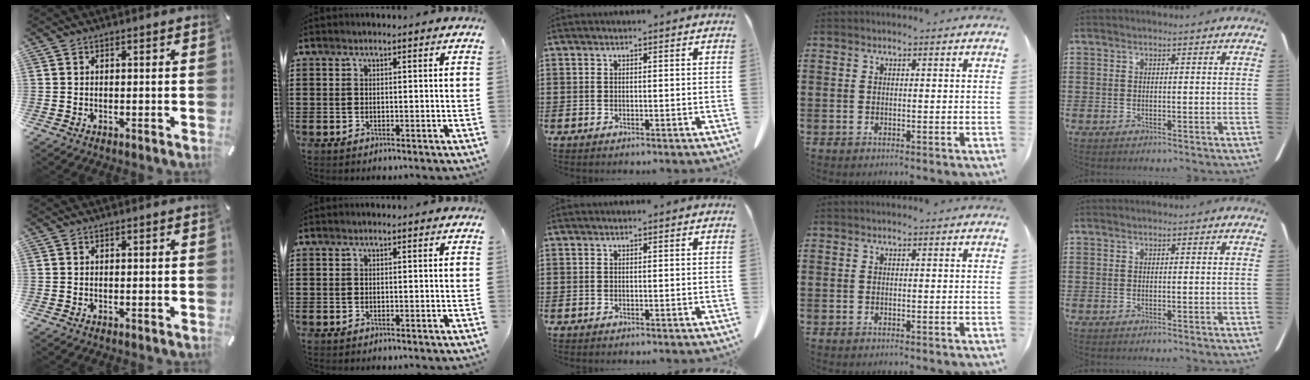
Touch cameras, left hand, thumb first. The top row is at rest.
{}